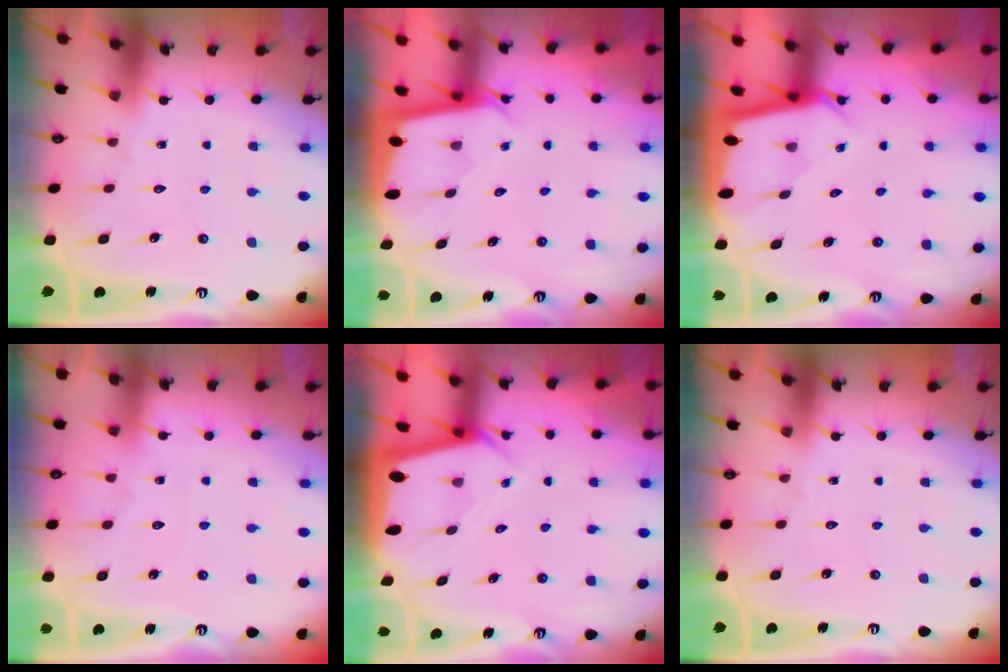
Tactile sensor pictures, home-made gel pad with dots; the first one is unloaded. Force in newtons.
{"total": 2.1, "press": 2.1, "slide": 0.1}
{"total": 2.2, "press": 2.2, "slide": 0.1}
{"total": 3.5, "press": 3.5, "slide": 0.5}
{"total": 2.1, "press": 2.1, "slide": 0.2}
{"total": 0.0}